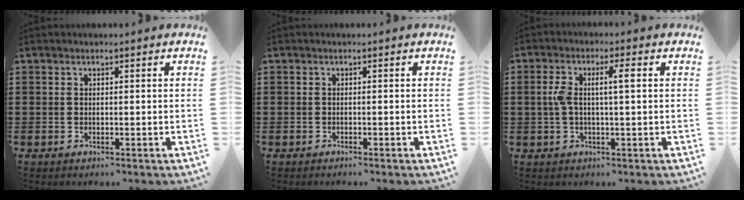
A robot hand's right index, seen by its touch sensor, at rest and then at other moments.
{"total": 0.5, "force": [-0.5, 0.0, 0.1], "torque": [-0.003, -0.003, -0.010]}
{"total": 4.5, "force": [0.3, 0.7, 4.5], "torque": [-0.099, -0.005, -0.003]}